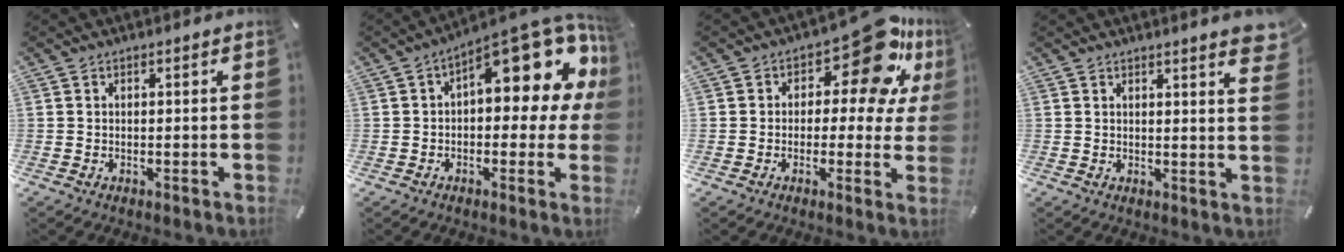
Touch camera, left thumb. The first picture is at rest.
{"total": 17.2, "force": [7.6, 7.7, 13.3], "torque": [-0.168, -0.060, 0.125]}
{"total": 16.6, "force": [8.7, 8.4, 11.4], "torque": [-0.156, -0.056, 0.146]}
{"total": 3.8, "force": [2.8, 0.3, 2.4], "torque": [-0.030, -0.021, 0.045]}